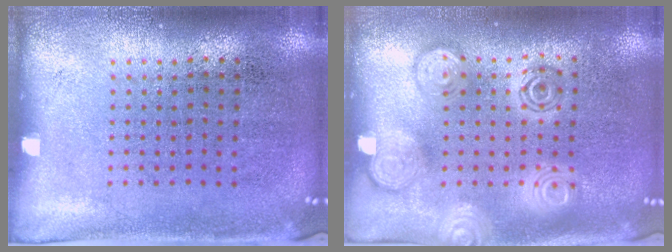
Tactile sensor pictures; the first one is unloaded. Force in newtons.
{"total": 2.8, "press": 2.8, "slide": 0.3}